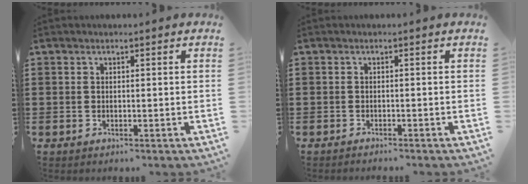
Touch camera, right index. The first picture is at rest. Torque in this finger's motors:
{"motor_torque": [-0.37, 0.38, -0.08, -0.02]}